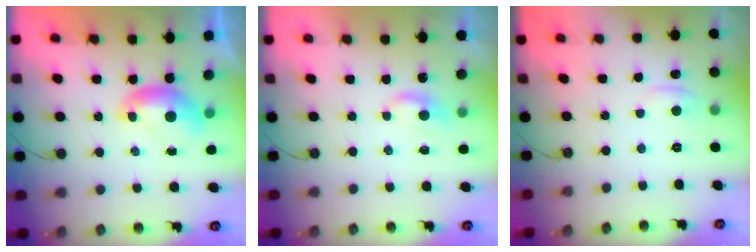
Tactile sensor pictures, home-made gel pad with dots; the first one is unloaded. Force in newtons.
{"total": 1.1, "press": 1.0, "slide": 0.4}
{"total": 1.2, "press": 1.0, "slide": 0.7}